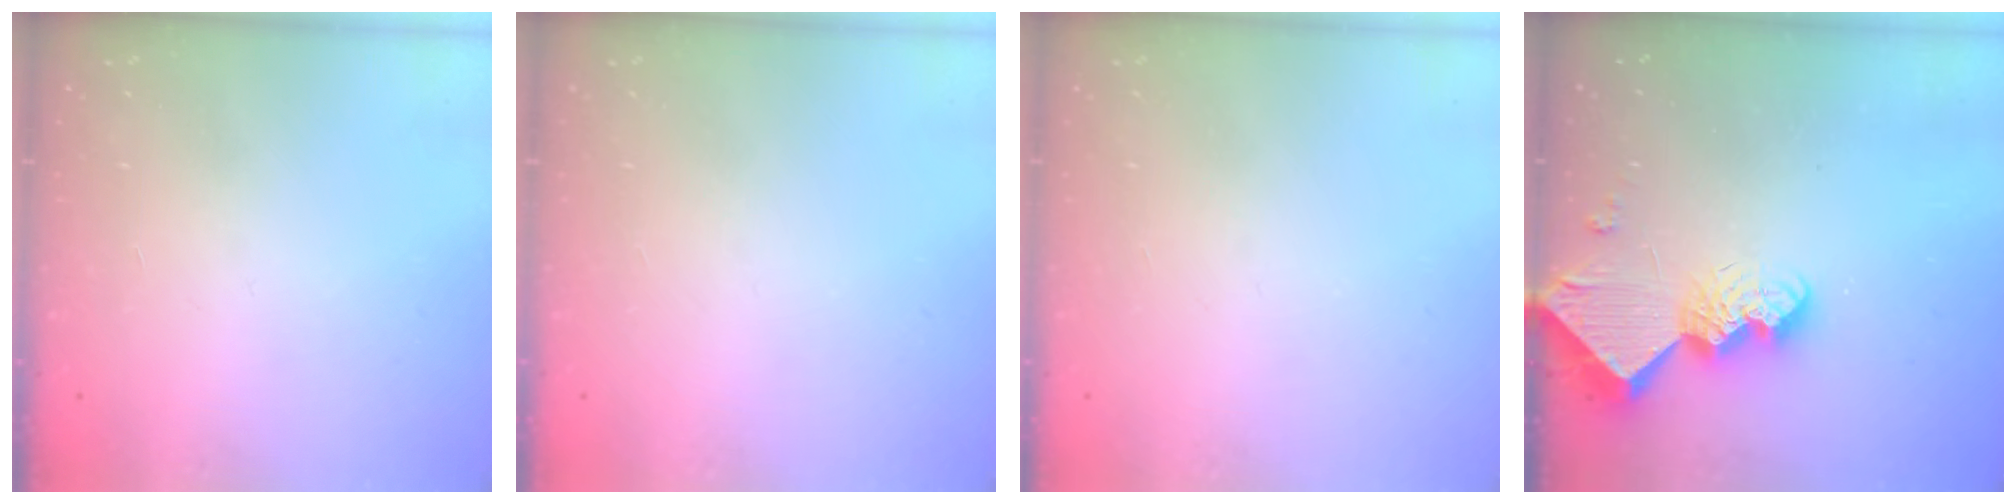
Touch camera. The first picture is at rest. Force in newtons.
{"total": 0.0}
{"total": 0.0}
{"total": 11.8, "press": 11.8, "slide": 1.3}